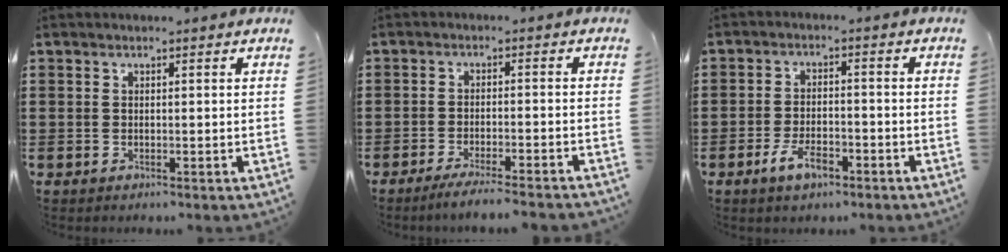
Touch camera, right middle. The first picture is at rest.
{"total": 3.4, "force": [-3.1, -0.2, 1.2], "torque": [-0.019, -0.003, -0.062]}
{"total": 4.9, "force": [-2.9, 2.1, 3.4], "torque": [-0.068, 0.006, -0.057]}